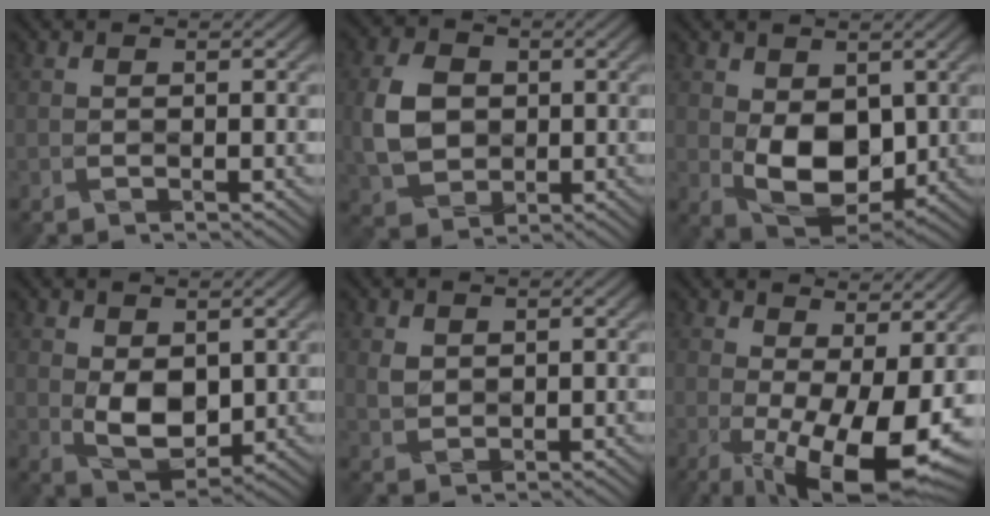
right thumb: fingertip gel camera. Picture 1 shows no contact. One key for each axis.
{"total": 7.8, "fx": -0.1, "fy": 6.1, "fz": 4.8, "tx": -0.120, "ty": 0.001, "tz": -0.008}
{"total": 7.7, "fx": 0.4, "fy": 5.1, "fz": 5.8, "tx": -0.121, "ty": -0.009, "tz": 0.009}
{"total": 5.8, "fx": 0.6, "fy": 3.7, "fz": 4.4, "tx": -0.094, "ty": -0.008, "tz": 0.012}
{"total": 2.1, "fx": 0.9, "fy": 1.6, "fz": 1.0, "tx": -0.026, "ty": -0.002, "tz": 0.017}
{"total": 13.2, "fx": -0.4, "fy": 5.0, "fz": 12.2, "tx": -0.173, "ty": 0.002, "tz": 0.008}